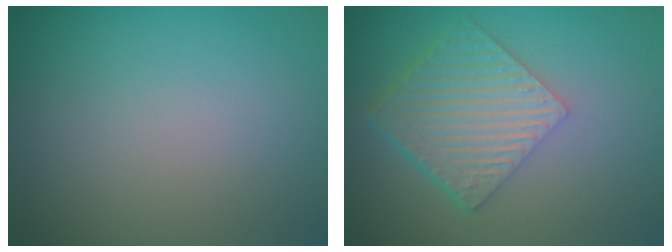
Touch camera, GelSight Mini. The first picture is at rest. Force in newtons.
{"total": 6.0, "press": 4.1, "slide": 4.4}